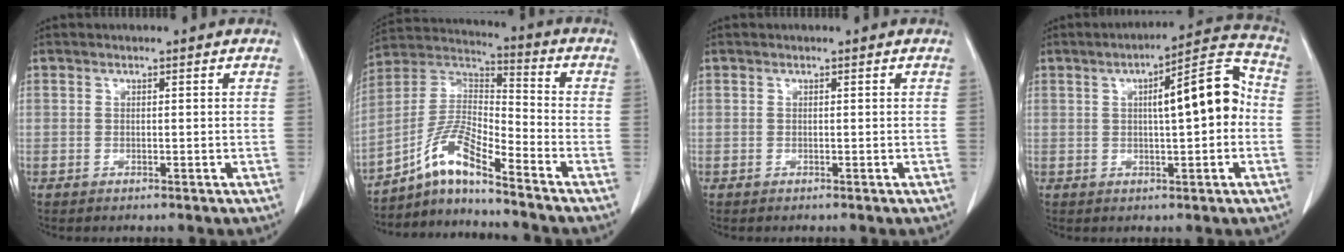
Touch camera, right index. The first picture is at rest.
{"total": 10.0, "force": [-7.4, 0.4, 6.7], "torque": [-0.148, 0.014, -0.138]}
{"total": 0.0}
{"total": 10.6, "force": [0.7, 2.2, 10.4], "torque": [-0.145, 0.033, 0.009]}